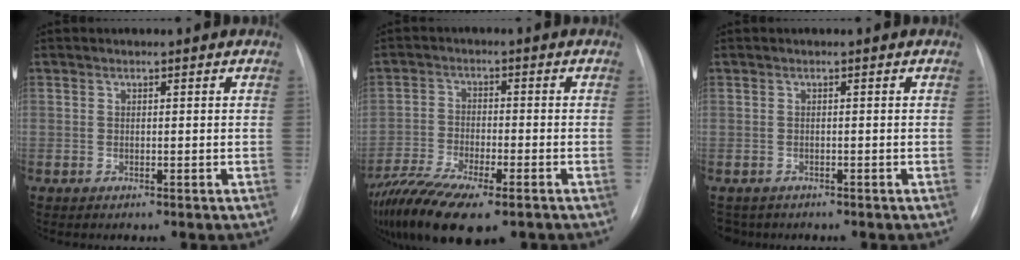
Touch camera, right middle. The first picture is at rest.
{"total": 15.4, "force": [-11.0, 4.6, 9.7], "torque": [-0.198, -0.025, -0.184]}
{"total": 2.6, "force": [-2.1, 1.5, 0.1], "torque": [-0.001, 0.003, -0.030]}